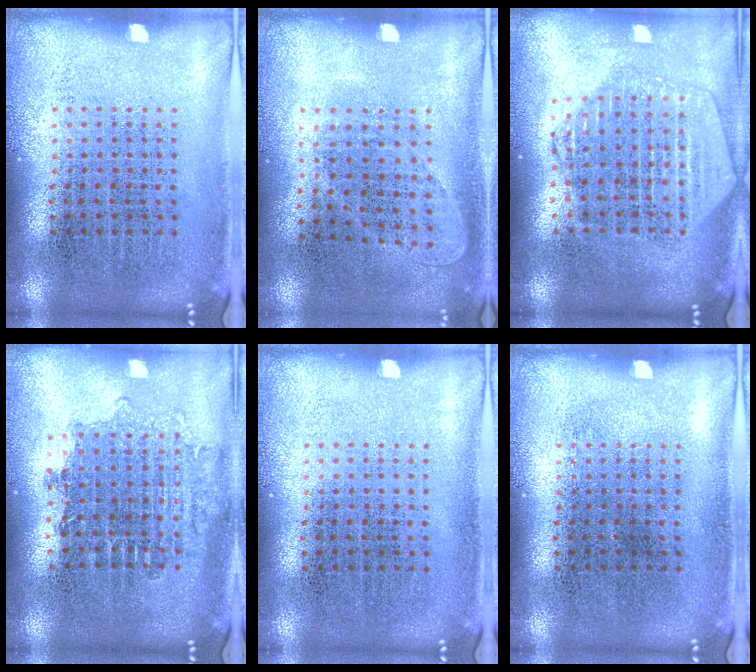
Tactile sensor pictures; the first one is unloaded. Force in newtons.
{"total": 0.9, "press": 0.8, "slide": 0.4}
{"total": 2.2, "press": 1.9, "slide": 0.9}
{"total": 1.7, "press": 1.4, "slide": 1.0}
{"total": 0.0}
{"total": 0.0}